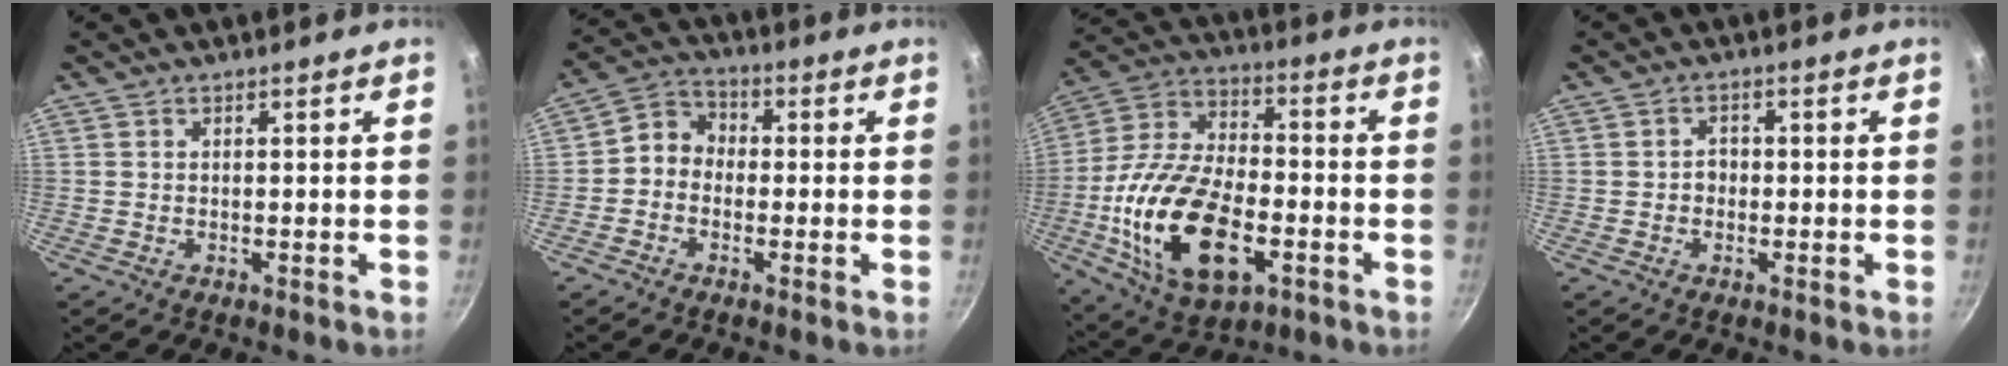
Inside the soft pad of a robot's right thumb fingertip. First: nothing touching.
{"total": 5.7, "force": [-1.2, 4.8, 2.8], "torque": [-0.025, 0.025, -0.041]}
{"total": 23.4, "force": [-6.2, 13.0, 18.5], "torque": [-0.346, 0.024, -0.109]}
{"total": 1.7, "force": [-0.4, 1.5, 0.8], "torque": [-0.006, 0.008, -0.009]}